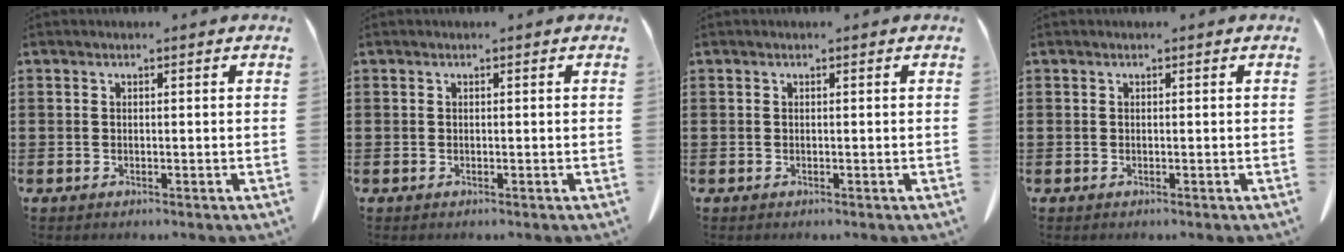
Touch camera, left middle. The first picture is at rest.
{"total": 0.0}
{"total": 0.0}
{"total": 0.0}